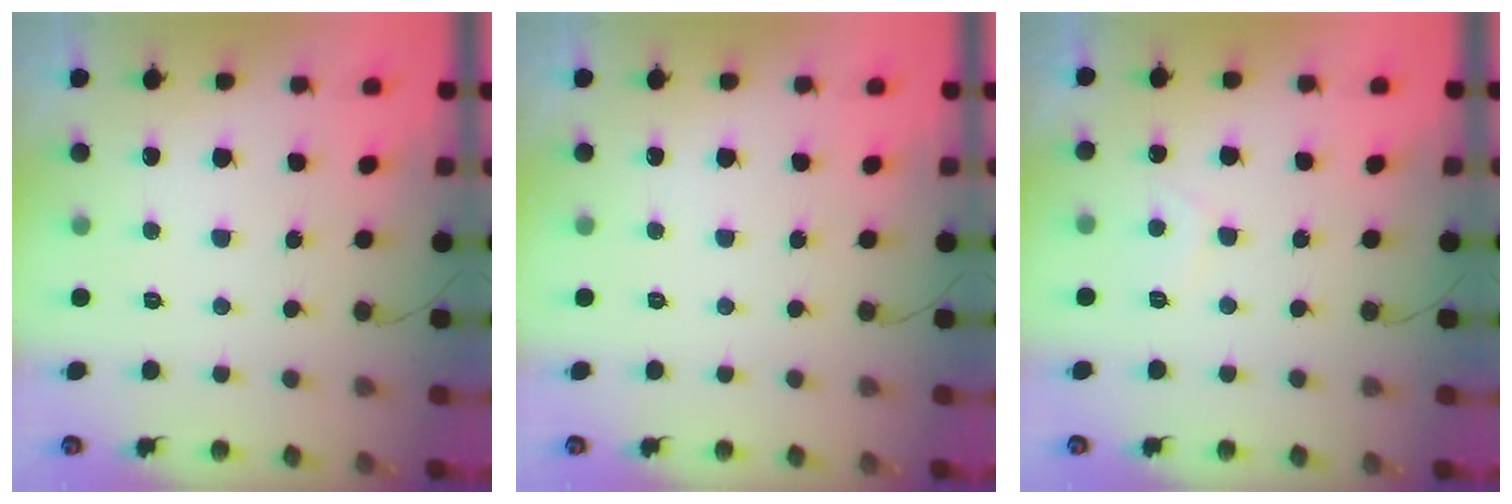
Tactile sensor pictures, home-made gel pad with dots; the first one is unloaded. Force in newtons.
{"total": 0.0}
{"total": 2.1, "press": 1.9, "slide": 0.7}